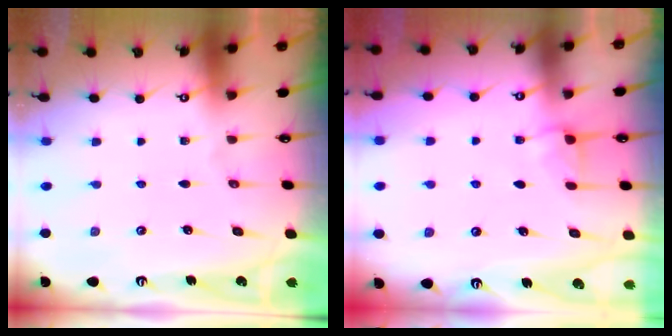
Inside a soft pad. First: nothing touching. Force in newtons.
{"total": 1.7, "press": 1.6, "slide": 0.7}